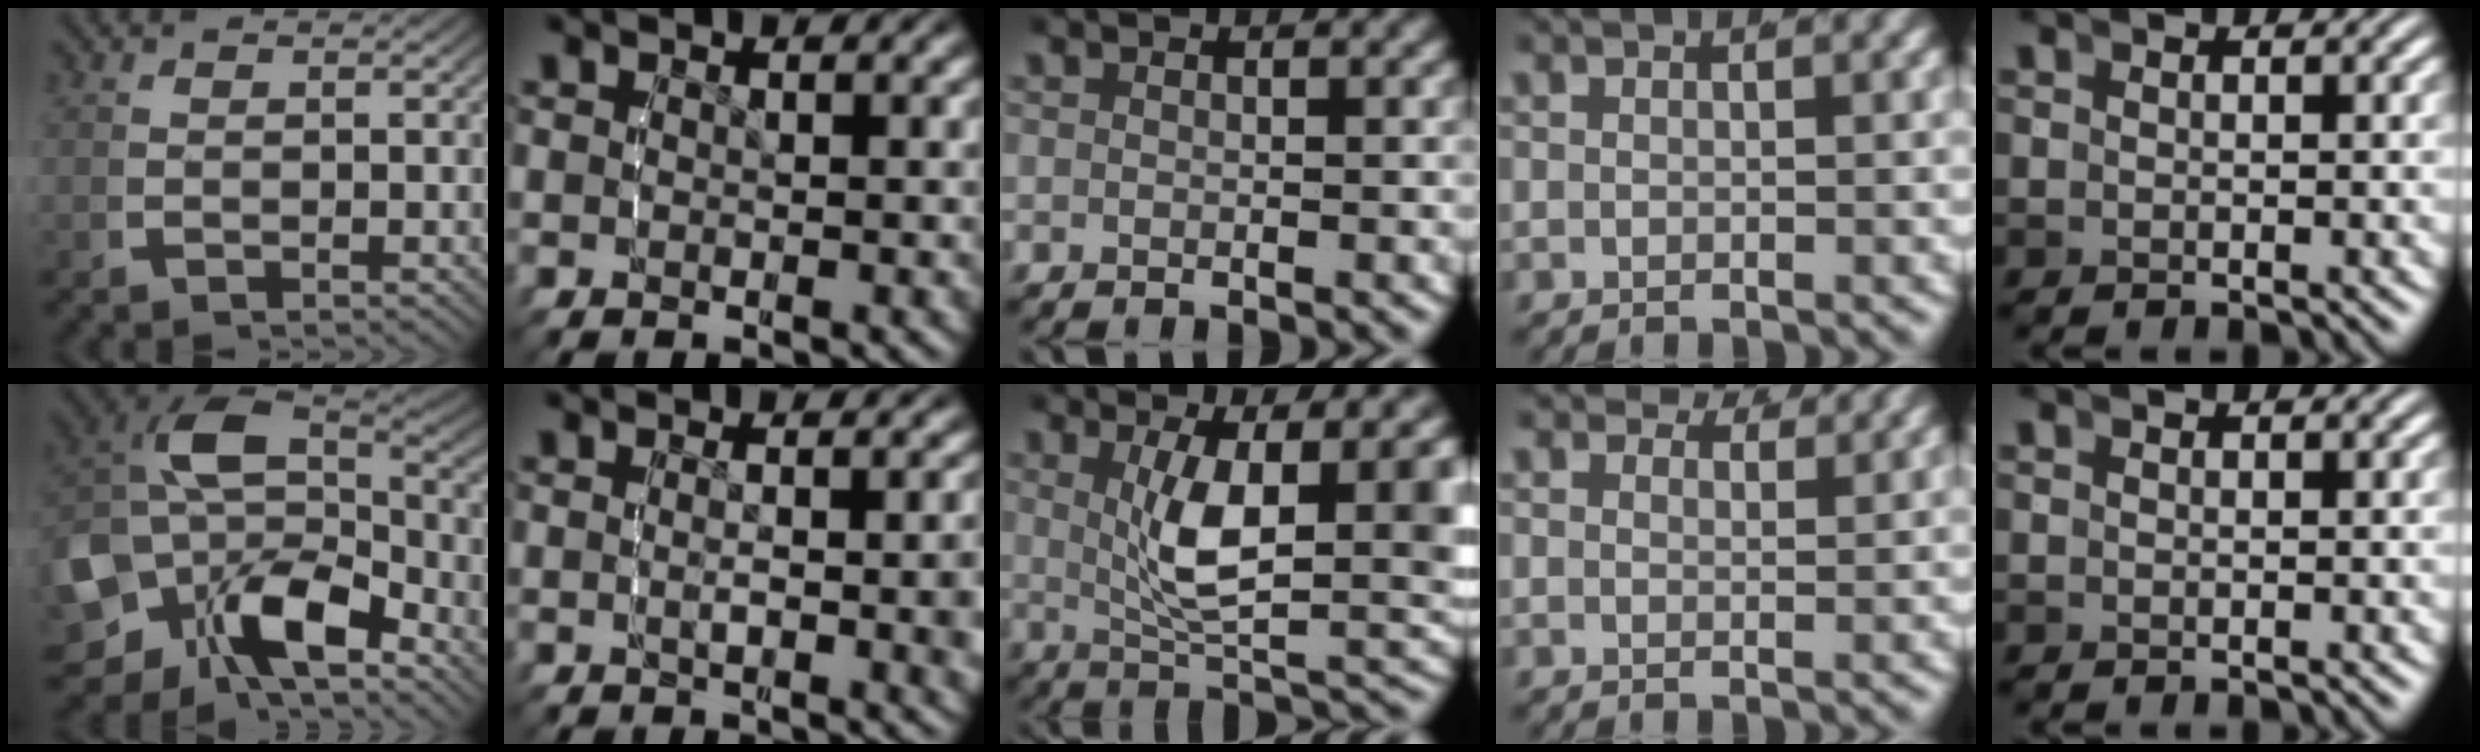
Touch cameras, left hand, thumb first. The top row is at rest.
{"thumb": {"total": 16.0, "force": [-0.4, 11.5, 11.0], "torque": [-0.266, -0.061, 0.006]}, "index": {"total": 1.9, "force": [0.1, -0.1, 1.9], "torque": [-0.025, 0.000, 0.000]}, "middle": {"total": 8.4, "force": [0.7, 3.0, 7.8], "torque": [-0.113, -0.011, 0.016]}, "ring": {"total": 2.3, "force": [2.2, 0.1, 0.4], "torque": [0.000, -0.005, 0.036]}}